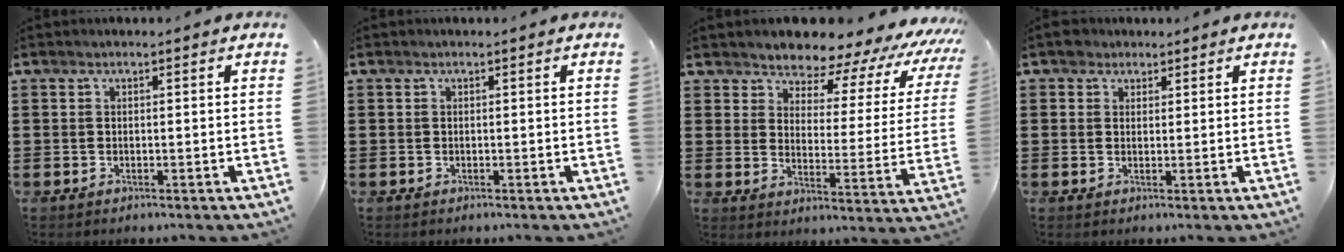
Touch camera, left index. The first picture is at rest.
{"total": 0.0}
{"total": 5.7, "force": [5.4, 1.6, 1.4], "torque": [-0.050, -0.046, 0.087]}
{"total": 2.2, "force": [1.6, 1.5, 0.2], "torque": [-0.002, 0.005, 0.029]}